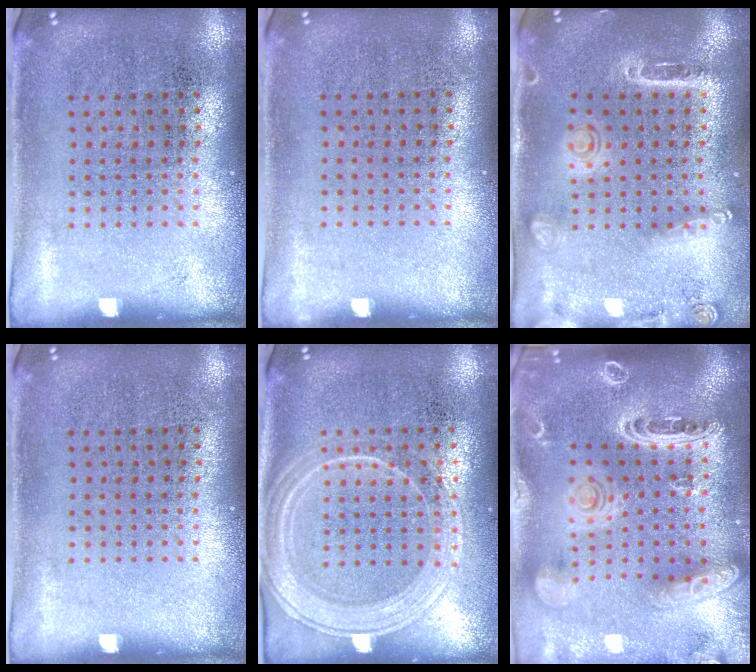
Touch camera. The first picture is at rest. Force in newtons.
{"total": 0.0}
{"total": 1.6, "press": 1.5, "slide": 0.6}
{"total": 0.0}
{"total": 2.0, "press": 1.9, "slide": 0.7}
{"total": 3.6, "press": 2.9, "slide": 2.2}